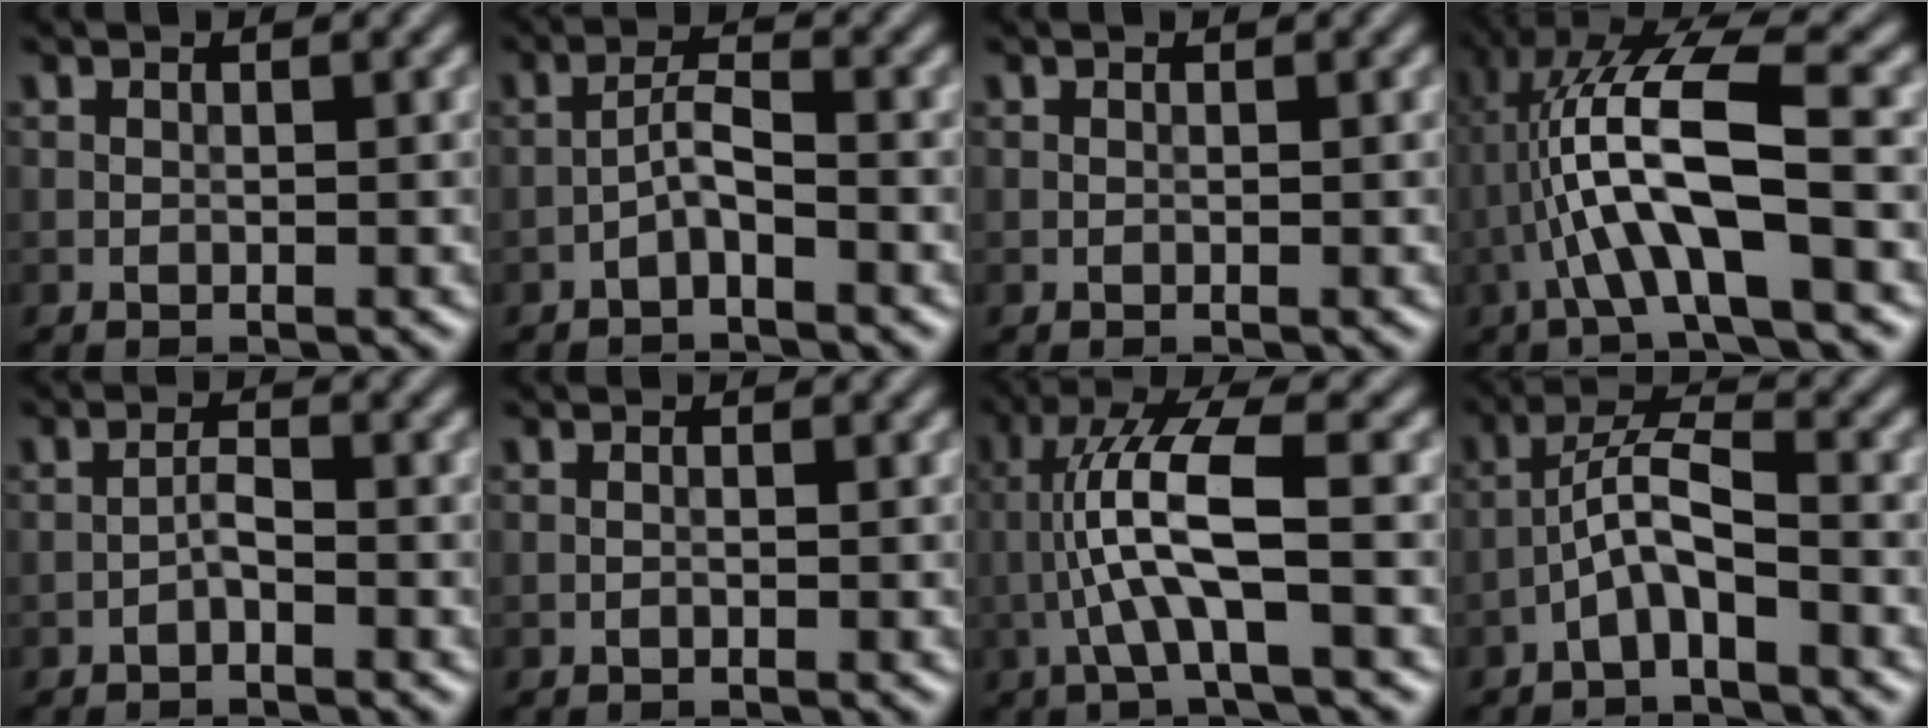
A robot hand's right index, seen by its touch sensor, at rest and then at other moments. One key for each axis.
{"total": 2.1, "fx": -1.3, "fy": 0.3, "fz": 1.6, "tx": -0.032, "ty": 0.011, "tz": -0.030}
{"total": 0.0}
{"total": 9.2, "fx": -1.5, "fy": 2.2, "fz": 8.8, "tx": -0.177, "ty": 0.022, "tz": -0.029}
{"total": 1.3, "fx": -0.8, "fy": 0.2, "fz": 0.9, "tx": -0.018, "ty": 0.006, "tz": -0.017}
{"total": 0.0}
{"total": 7.0, "fx": -0.9, "fy": 1.3, "fz": 6.8, "tx": -0.135, "ty": 0.017, "tz": -0.017}
{"total": 3.9, "fx": -2.0, "fy": 0.8, "fz": 3.2, "tx": -0.064, "ty": 0.017, "tz": -0.043}